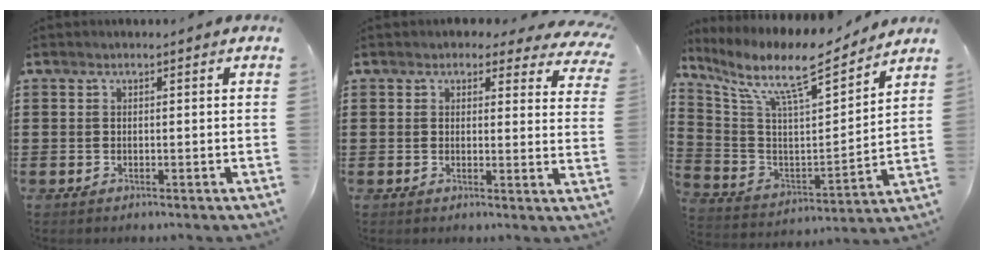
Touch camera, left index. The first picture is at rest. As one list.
[{"total": 2.9, "force": [2.4, 1.0, 1.1], "torque": [-0.018, -0.008, 0.041]}, {"total": 11.8, "force": [9.1, 2.2, 7.2], "torque": [-0.167, -0.056, 0.150]}]